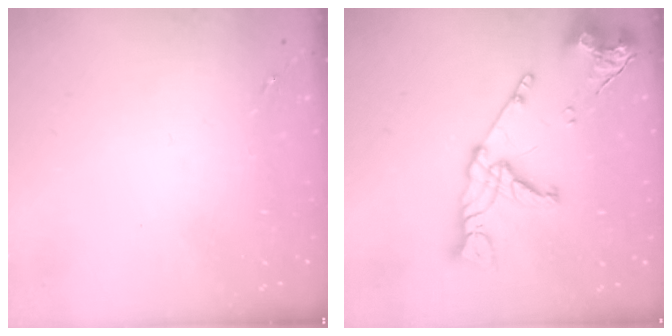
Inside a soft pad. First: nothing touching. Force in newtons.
{"total": 17.1, "press": 17.0, "slide": 1.9}